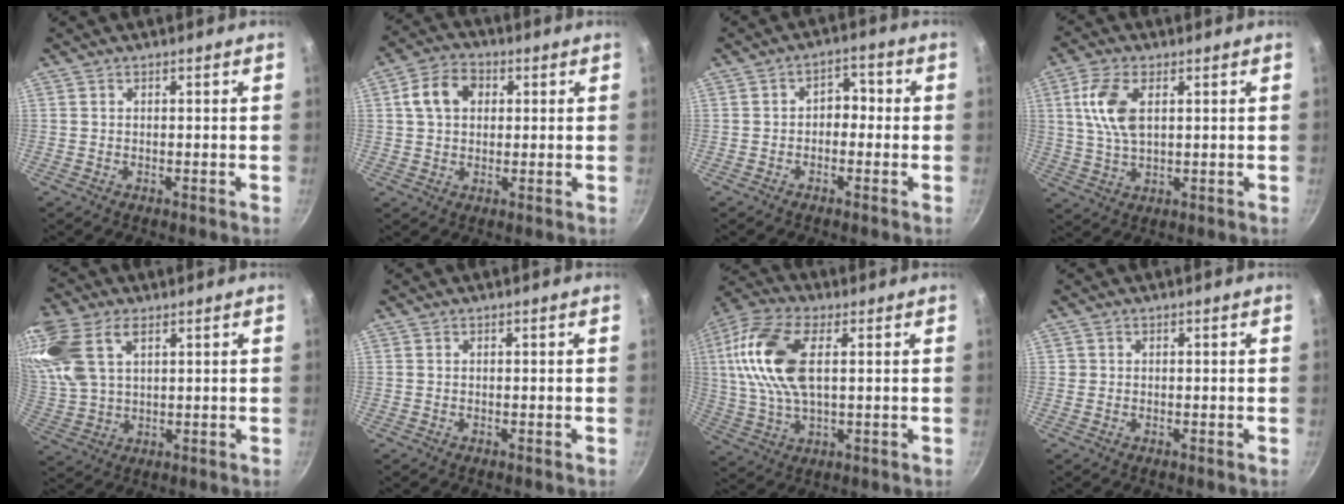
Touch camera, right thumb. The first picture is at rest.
{"total": 8.0, "force": [1.9, 5.9, 5.1], "torque": [-0.083, 0.013, 0.028]}
{"total": 4.3, "force": [-0.6, 3.0, 2.9], "torque": [-0.017, 0.022, -0.021]}
{"total": 9.2, "force": [2.4, 4.7, 7.5], "torque": [-0.161, 0.000, 0.048]}
{"total": 17.5, "force": [7.2, 10.3, 12.2], "torque": [-0.307, 0.012, 0.142]}
{"total": 0.0}
{"total": 16.7, "force": [3.2, 8.1, 14.2], "torque": [-0.311, 0.013, 0.059]}
{"total": 0.7, "force": [0.1, 0.7, 0.0], "torque": [0.004, 0.003, 0.001]}